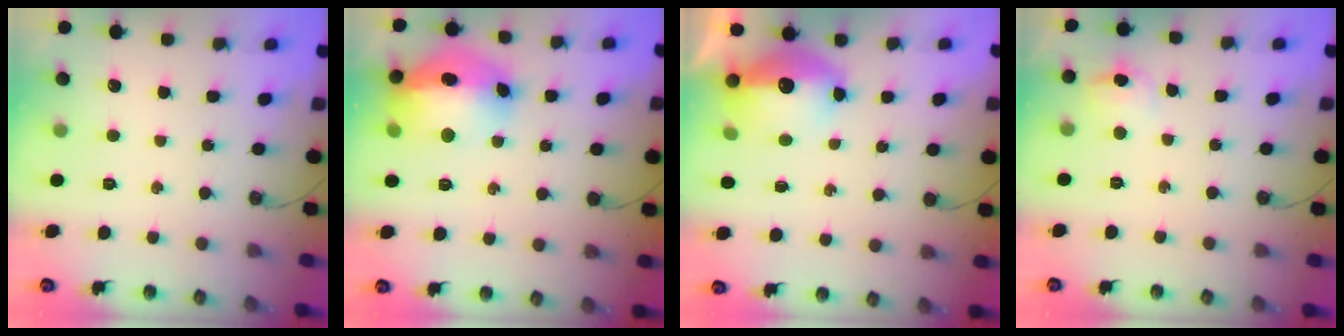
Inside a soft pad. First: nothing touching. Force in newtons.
{"total": 18.5, "press": 18.4, "slide": 1.8}
{"total": 14.1, "press": 14.0, "slide": 1.3}
{"total": 13.9, "press": 5.5, "slide": 12.8}